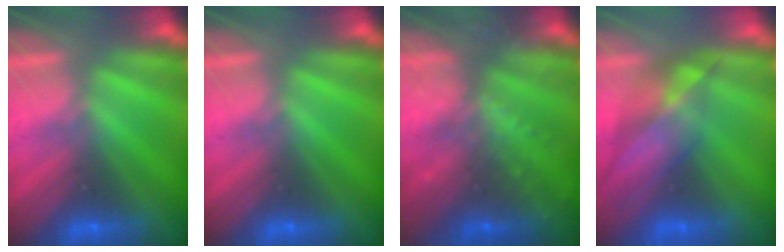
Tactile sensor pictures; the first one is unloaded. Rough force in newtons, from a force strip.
{"total": 0.0}
{"total": 7.7}
{"total": 3.8}